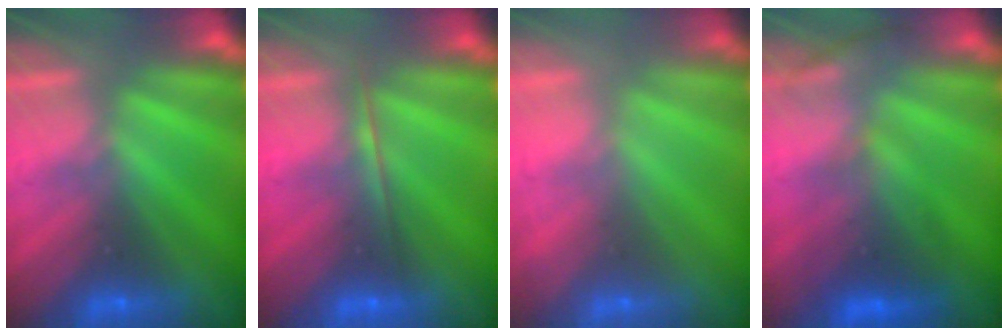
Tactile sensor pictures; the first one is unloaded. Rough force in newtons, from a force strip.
{"total": 1.8}
{"total": 2.2}
{"total": 2.6}